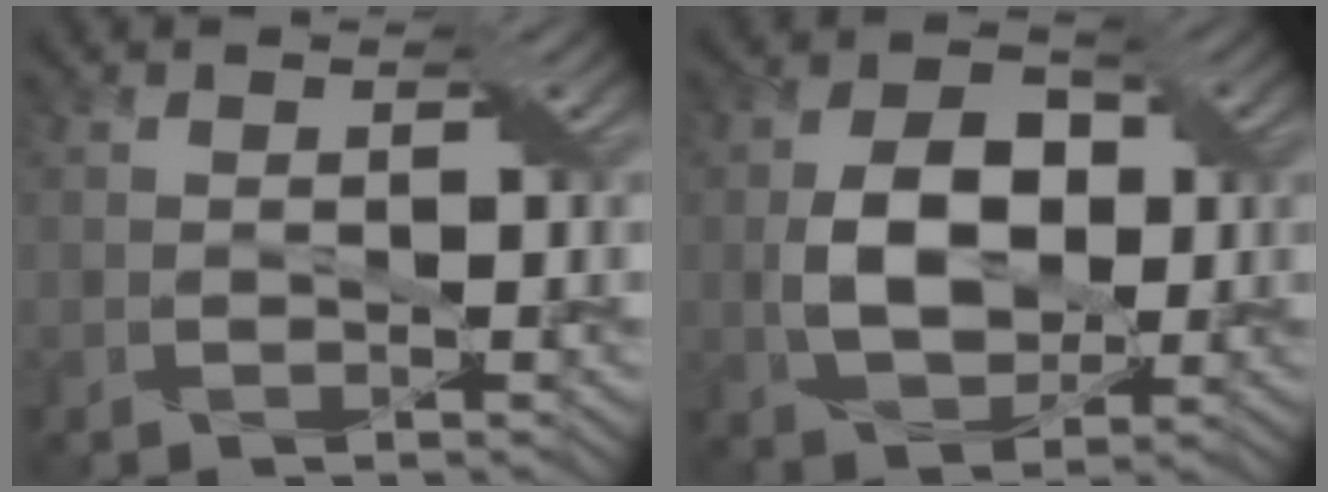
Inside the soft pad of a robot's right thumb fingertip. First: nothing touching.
{"total": 8.3, "force": [-0.1, 5.8, 5.9], "torque": [-0.117, 0.004, -0.002]}